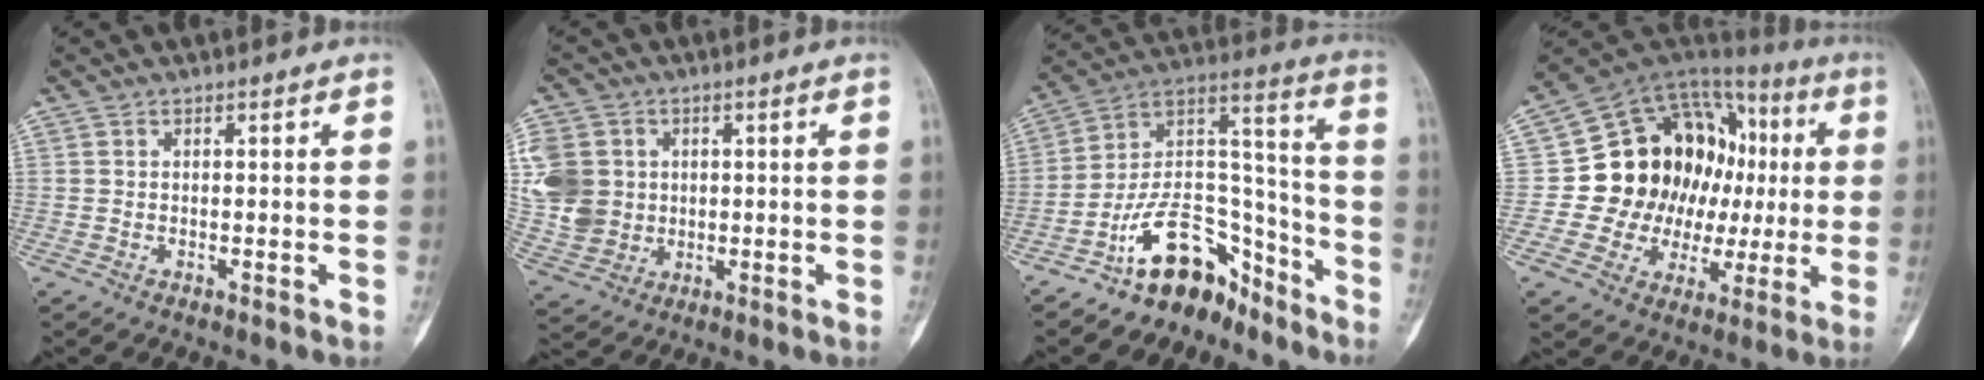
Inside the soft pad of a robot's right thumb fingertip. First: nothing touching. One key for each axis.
{"total": 12.4, "fx": 1.7, "fy": 10.8, "fz": 5.8, "tx": -0.114, "ty": 0.006, "tz": 0.046}
{"total": 15.8, "fx": -11.2, "fy": 8.7, "fz": 6.9, "tx": -0.080, "ty": 0.135, "tz": -0.194}
{"total": 22.7, "fx": 1.1, "fy": 17.5, "fz": 14.5, "tx": -0.149, "ty": 0.053, "tz": 0.036}